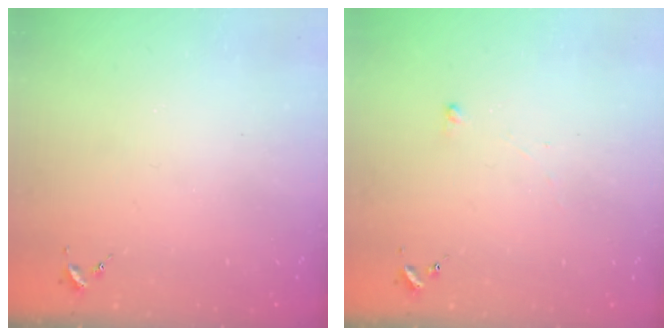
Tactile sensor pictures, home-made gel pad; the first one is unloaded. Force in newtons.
{"total": 2.6, "press": 2.6, "slide": 0.6}